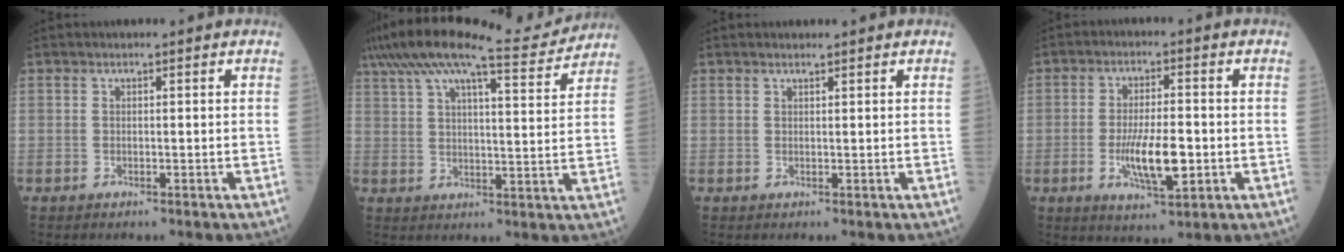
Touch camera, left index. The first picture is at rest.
{"total": 17.7, "force": [15.8, 1.4, 7.8], "torque": [-0.153, 0.011, 0.237]}
{"total": 1.2, "force": [1.1, 0.2, 0.4], "torque": [-0.013, 0.004, 0.020]}
{"total": 8.0, "force": [-1.9, 2.3, 7.5], "torque": [-0.144, -0.014, -0.029]}